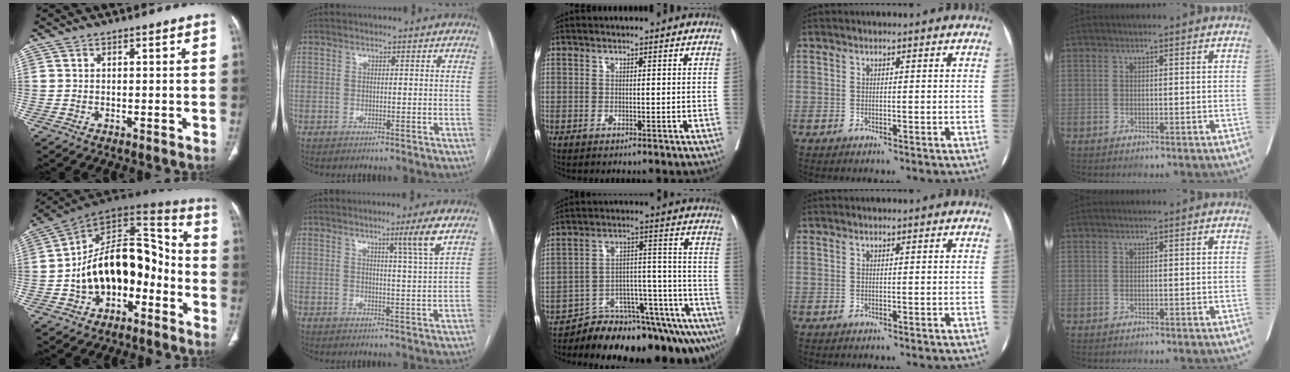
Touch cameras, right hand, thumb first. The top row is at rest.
{"thumb": {"total": 20.0, "force": [-5.4, 12.7, 14.5], "torque": [-0.193, 0.081, -0.084]}, "index": {"total": 4.7, "force": [2.6, -1.6, 3.6], "torque": [-0.057, -0.015, 0.047]}, "middle": {"total": 20.3, "force": [-17.8, 4.0, 9.0], "torque": [-0.054, 0.048, -0.252]}}